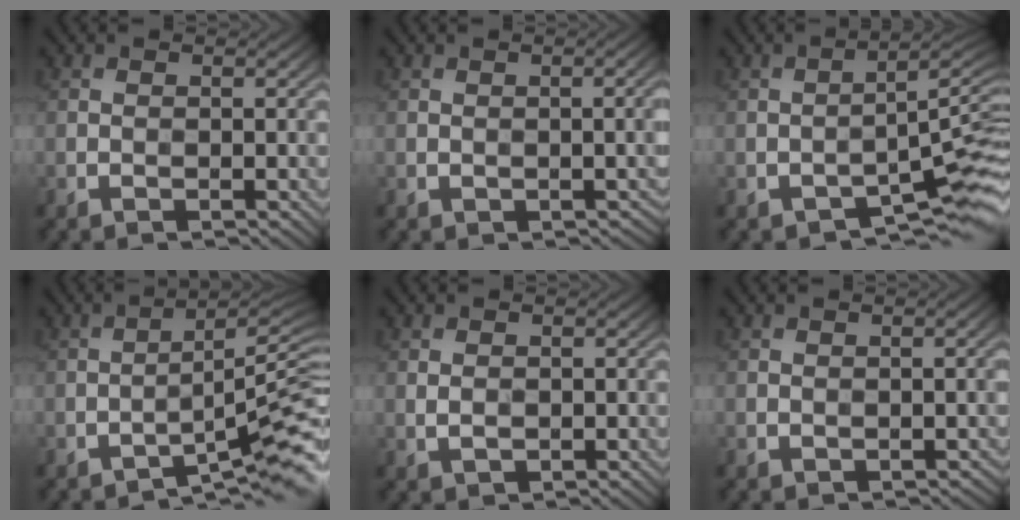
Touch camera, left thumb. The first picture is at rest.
{"total": 2.2, "force": [-0.4, 0.9, 2.0], "torque": [-0.022, -0.001, 0.007]}
{"total": 5.4, "force": [-3.3, 0.9, 4.2], "torque": [-0.054, 0.008, -0.055]}
{"total": 7.2, "force": [-3.9, 0.8, 6.1], "torque": [-0.079, 0.017, -0.063]}
{"total": 1.0, "force": [0.5, 0.6, 0.5], "torque": [-0.013, -0.003, 0.007]}
{"total": 1.1, "force": [-0.3, 0.7, 0.9], "torque": [-0.010, -0.002, 0.004]}